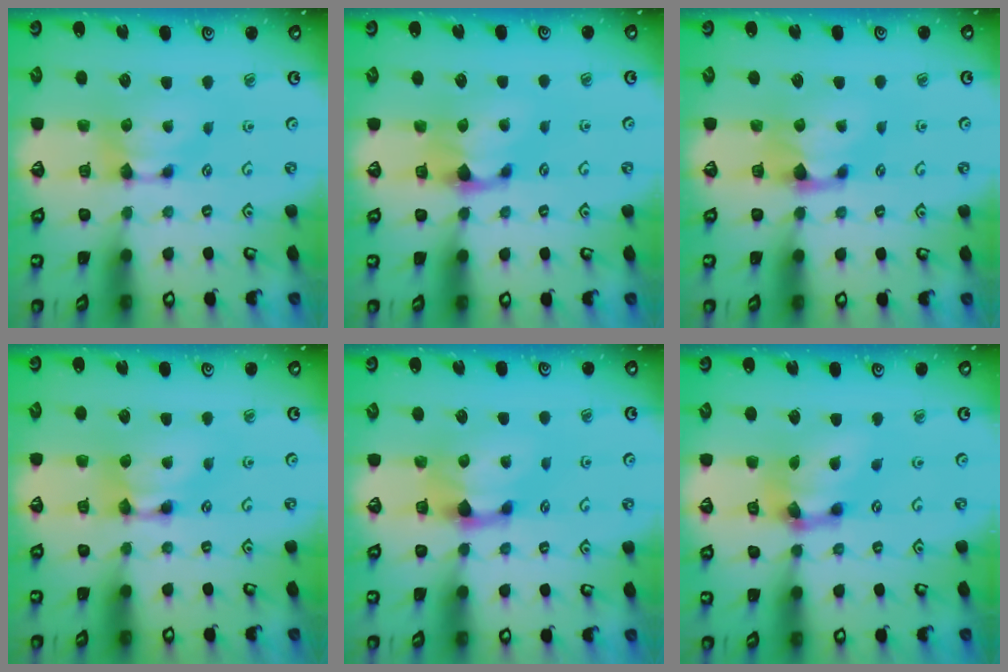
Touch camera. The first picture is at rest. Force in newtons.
{"total": 2.7, "press": 2.6, "slide": 0.8}
{"total": 1.2, "press": 0.4, "slide": 1.2}
{"total": 2.0, "press": 2.0, "slide": 0.1}
{"total": 1.9, "press": 1.1, "slide": 1.5}
{"total": 5.5, "press": 4.9, "slide": 2.5}